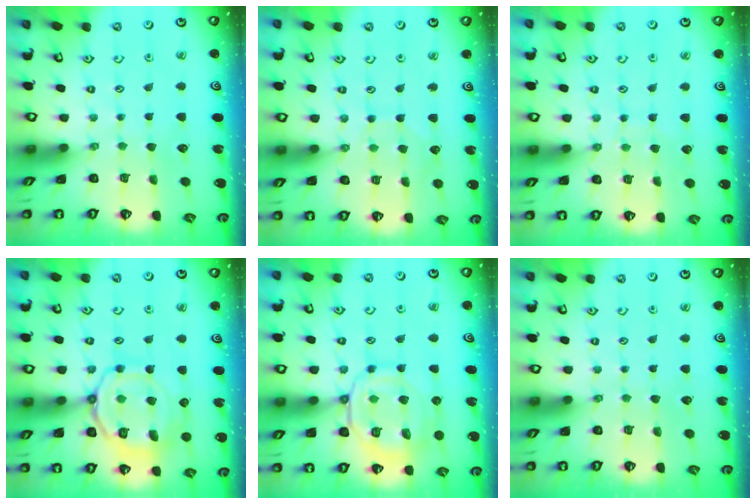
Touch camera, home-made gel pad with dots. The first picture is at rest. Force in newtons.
{"total": 5.5, "press": 5.5, "slide": 0.5}
{"total": 5.6, "press": 5.6, "slide": 0.6}
{"total": 15.4, "press": 15.4, "slide": 1.4}
{"total": 13.0, "press": 13.0, "slide": 1.4}
{"total": 0.0}